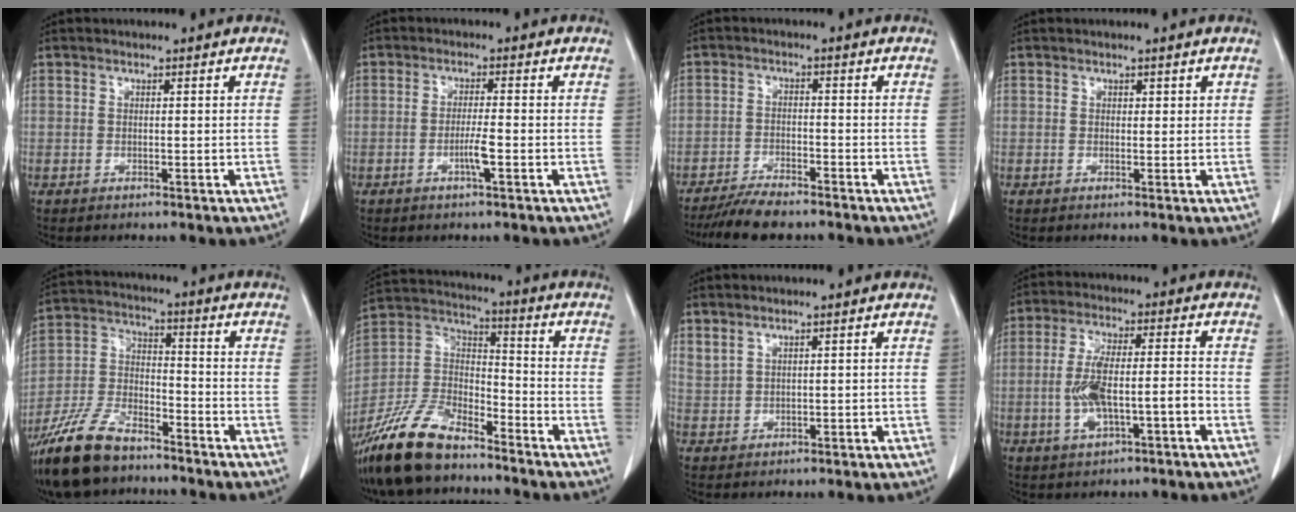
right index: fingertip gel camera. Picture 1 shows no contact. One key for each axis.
{"total": 2.9, "fx": -1.1, "fy": -0.2, "fz": 2.7, "tx": -0.051, "ty": -0.002, "tz": -0.020}
{"total": 6.9, "fx": -6.0, "fy": 1.2, "fz": 3.2, "tx": -0.051, "ty": -0.017, "tz": -0.105}
{"total": 0.9, "fx": 0.5, "fy": 0.7, "fz": 0.3, "tx": 0.008, "ty": 0.000, "tz": 0.004}
{"total": 12.8, "fx": -9.9, "fy": 4.7, "fz": 6.6, "tx": -0.142, "ty": -0.010, "tz": -0.190}
{"total": 15.3, "fx": -12.1, "fy": 5.2, "fz": 7.7, "tx": -0.163, "ty": 0.003, "tz": -0.231}
{"total": 1.9, "fx": 1.7, "fy": 0.6, "fz": 0.7, "tx": -0.018, "ty": 0.008, "tz": 0.046}
{"total": 8.6, "fx": -2.5, "fy": 2.1, "fz": 7.9, "tx": -0.156, "ty": 0.014, "tz": -0.039}